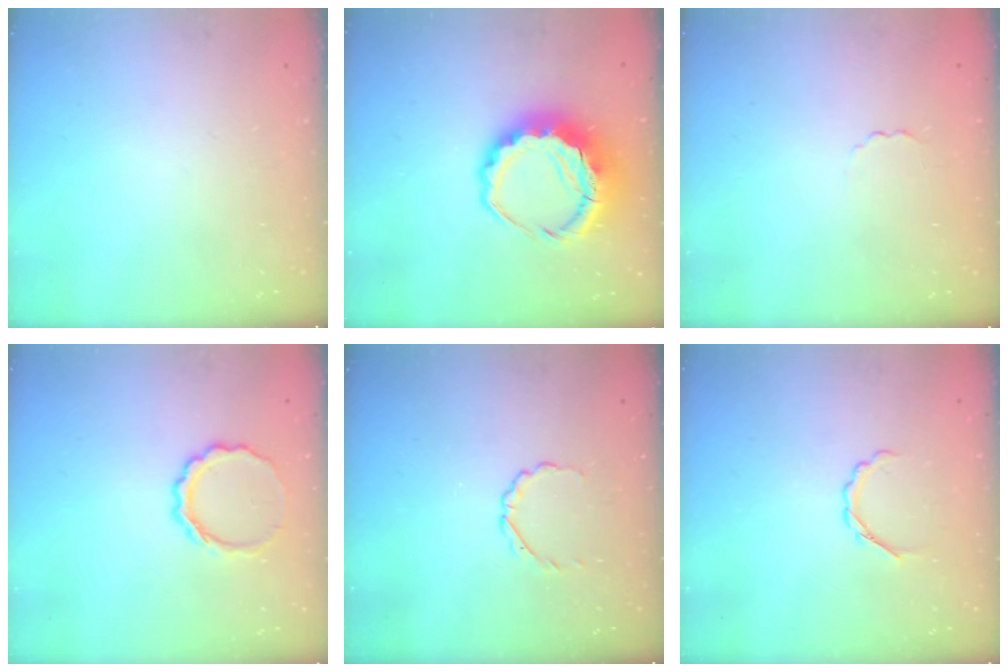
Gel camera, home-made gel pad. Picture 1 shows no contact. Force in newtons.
{"total": 10.9, "press": 10.7, "slide": 2.5}
{"total": 1.4, "press": 1.3, "slide": 0.4}
{"total": 7.7, "press": 7.5, "slide": 1.4}
{"total": 2.0, "press": 1.8, "slide": 0.7}
{"total": 3.0, "press": 2.8, "slide": 0.9}